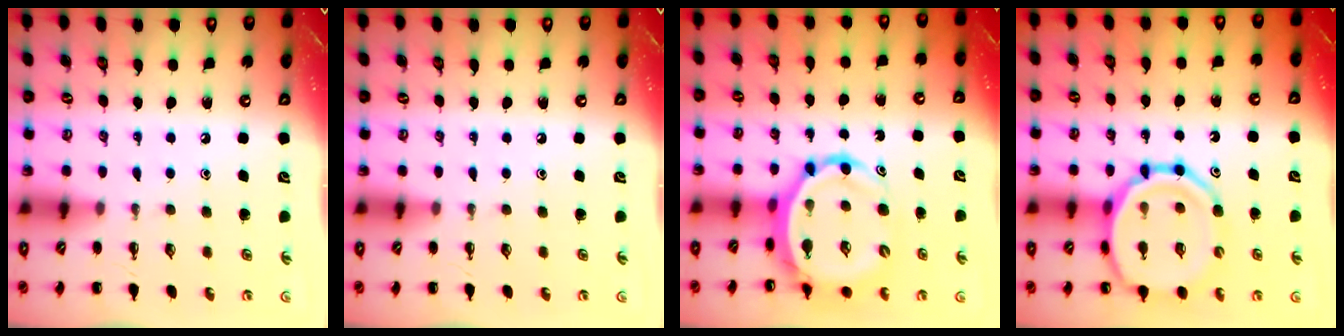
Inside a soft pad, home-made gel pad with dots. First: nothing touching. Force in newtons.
{"total": 0.0}
{"total": 10.1, "press": 9.5, "slide": 3.3}
{"total": 18.0, "press": 17.6, "slide": 3.9}